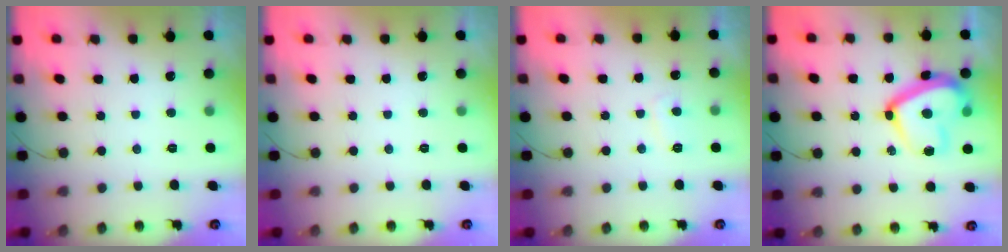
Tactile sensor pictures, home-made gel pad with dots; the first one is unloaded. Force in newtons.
{"total": 0.0}
{"total": 2.8, "press": 2.7, "slide": 0.6}
{"total": 17.2, "press": 17.1, "slide": 1.2}